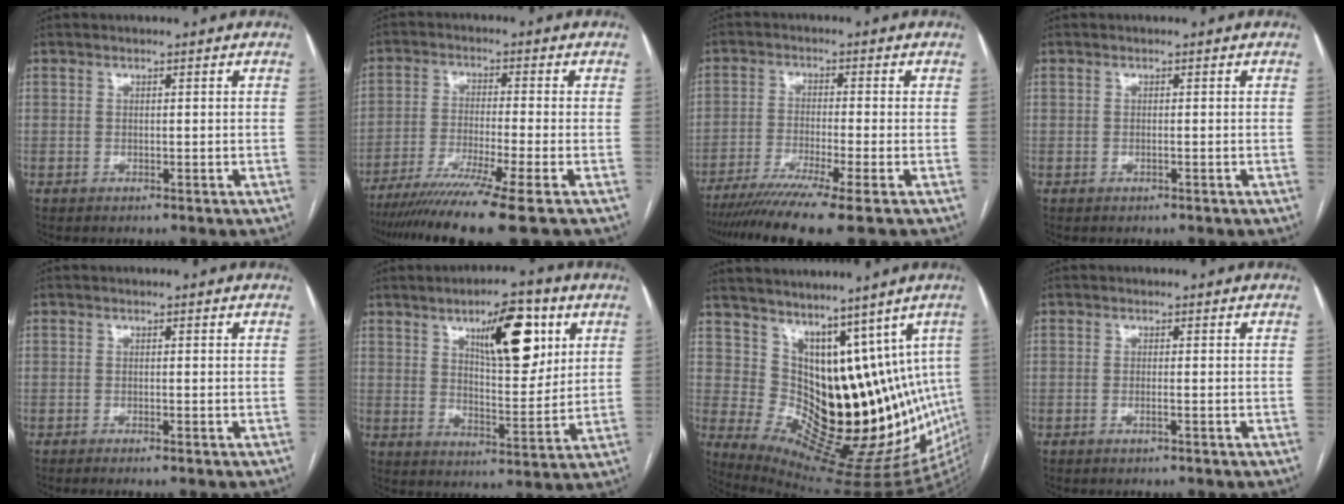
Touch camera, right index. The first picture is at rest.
{"total": 12.2, "force": [-9.1, -2.1, 7.9], "torque": [-0.126, -0.035, -0.146]}
{"total": 10.8, "force": [-8.2, -1.7, 6.8], "torque": [-0.103, -0.026, -0.130]}
{"total": 0.0}
{"total": 0.9, "force": [-0.5, 0.0, 0.7], "torque": [-0.010, 0.002, -0.009]}
{"total": 12.8, "force": [5.8, 4.1, 10.6], "torque": [-0.159, 0.007, 0.093]}
{"total": 16.6, "force": [7.9, 7.7, 12.4], "torque": [-0.167, -0.004, 0.142]}
{"total": 0.8, "force": [-0.3, 0.0, 0.7], "torque": [-0.017, -0.001, -0.005]}